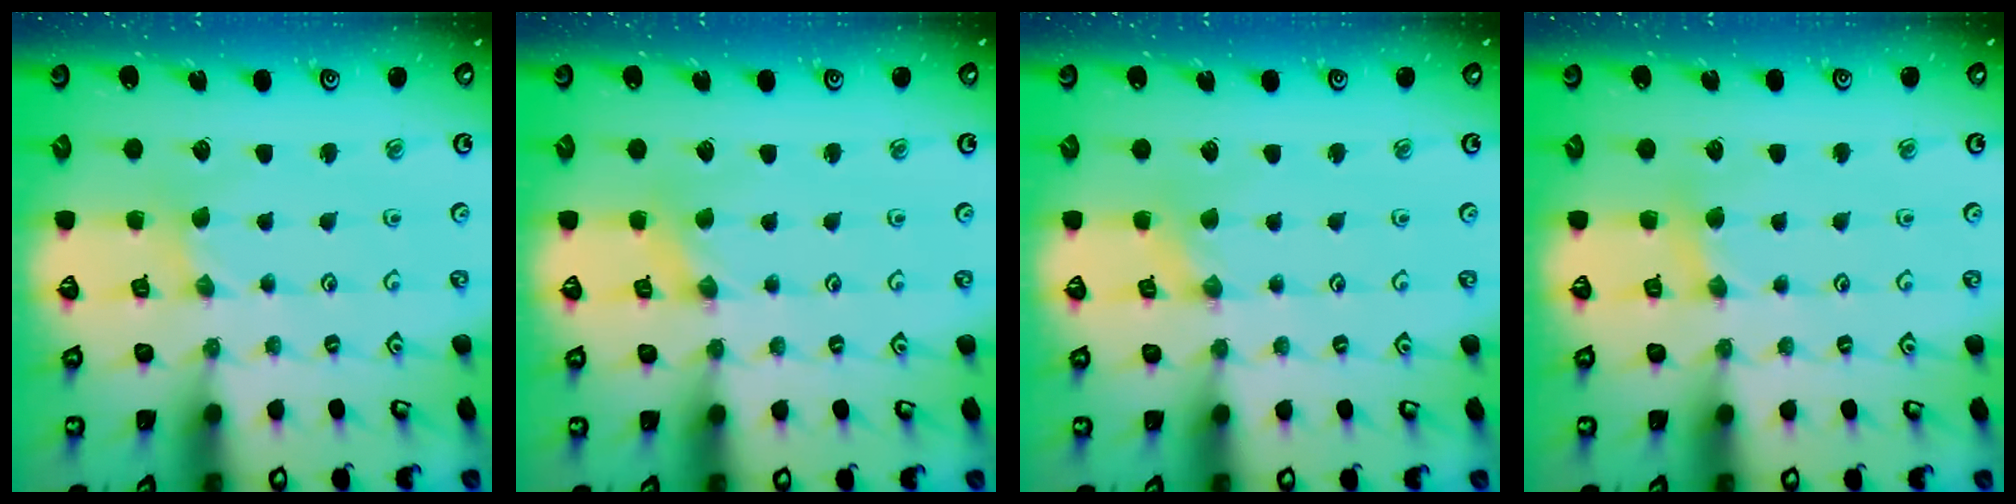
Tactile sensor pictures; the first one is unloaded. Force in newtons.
{"total": 0.0}
{"total": 0.0}
{"total": 3.4, "press": 3.3, "slide": 0.5}